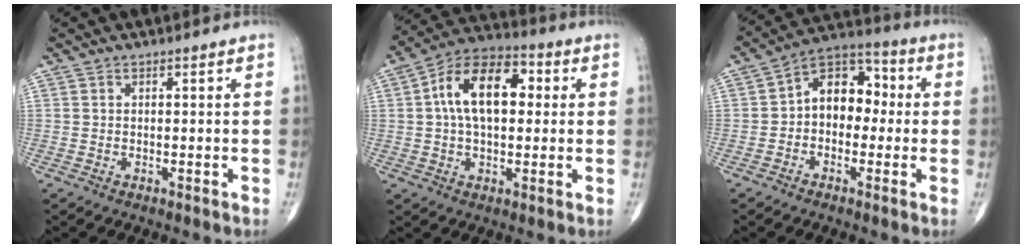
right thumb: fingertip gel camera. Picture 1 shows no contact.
{"total": 14.5, "force": [2.2, 8.3, 11.7], "torque": [-0.185, 0.029, 0.028]}
{"total": 10.6, "force": [-0.1, 7.5, 7.5], "torque": [-0.076, 0.042, -0.021]}